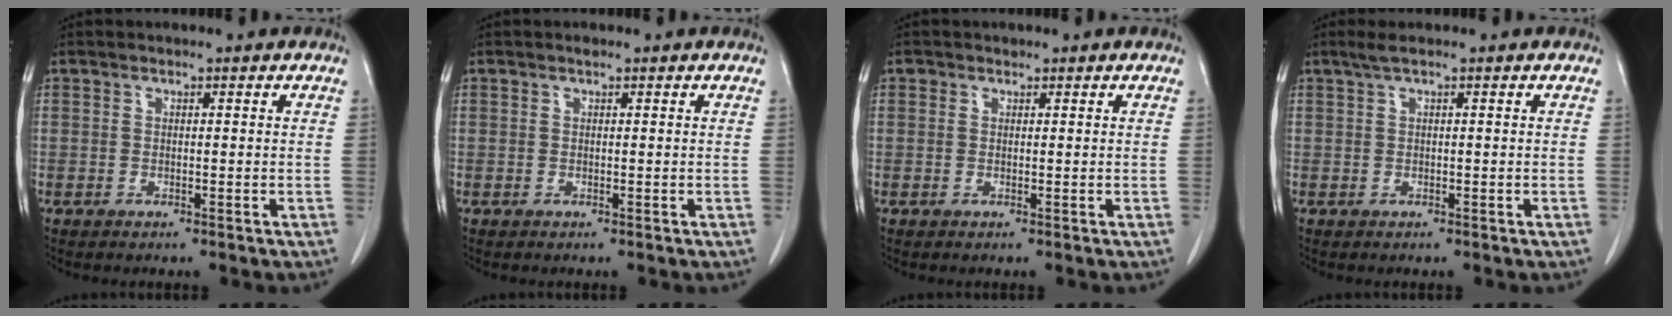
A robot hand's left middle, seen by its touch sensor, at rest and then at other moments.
{"total": 0.0}
{"total": 0.6, "force": [0.3, 0.5, 0.0], "torque": [0.002, -0.001, 0.003]}
{"total": 1.3, "force": [0.8, -0.1, 1.1], "torque": [-0.030, 0.015, 0.018]}